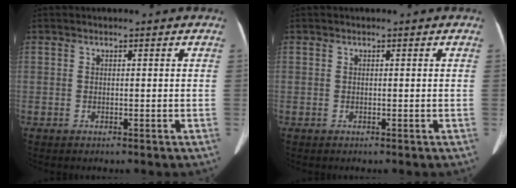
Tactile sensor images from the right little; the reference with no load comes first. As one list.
[{"total": 0.0}]